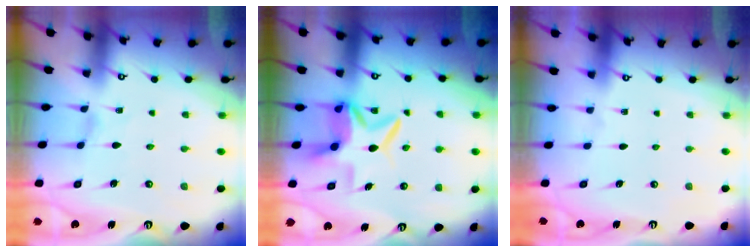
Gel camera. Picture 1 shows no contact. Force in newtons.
{"total": 8.2, "press": 8.2, "slide": 1.1}
{"total": 0.0}